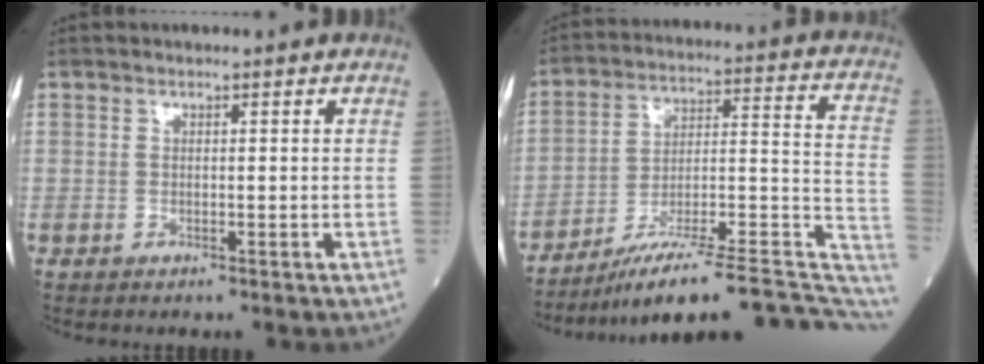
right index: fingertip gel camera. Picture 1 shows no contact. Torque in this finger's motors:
{"motor_torque": [-0.57, -1.17, 0.14, 0.05]}